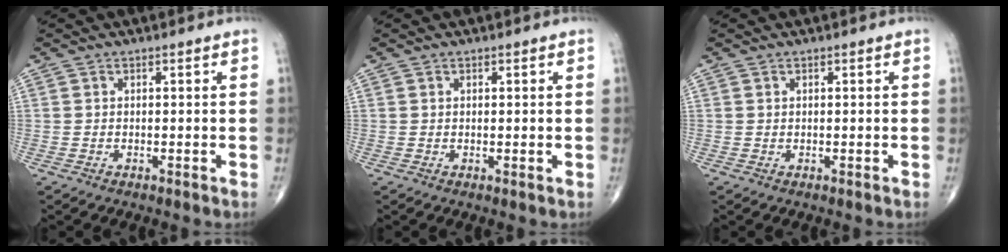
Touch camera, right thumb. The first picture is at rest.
{"total": 0.0}
{"total": 0.0}